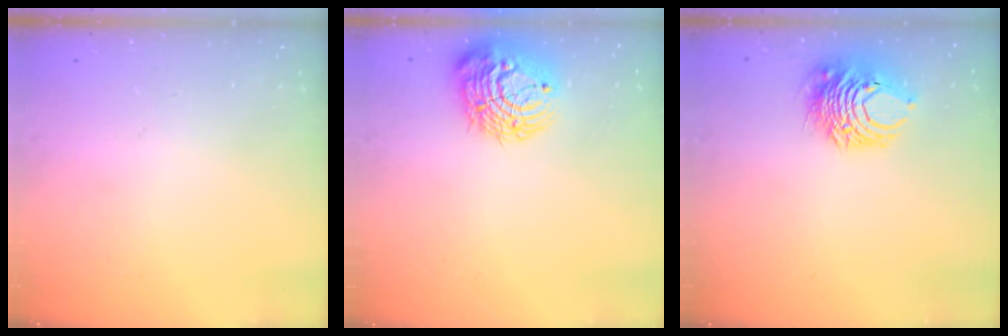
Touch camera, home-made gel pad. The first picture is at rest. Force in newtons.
{"total": 13.2, "press": 13.1, "slide": 1.5}
{"total": 8.5, "press": 8.5, "slide": 0.3}